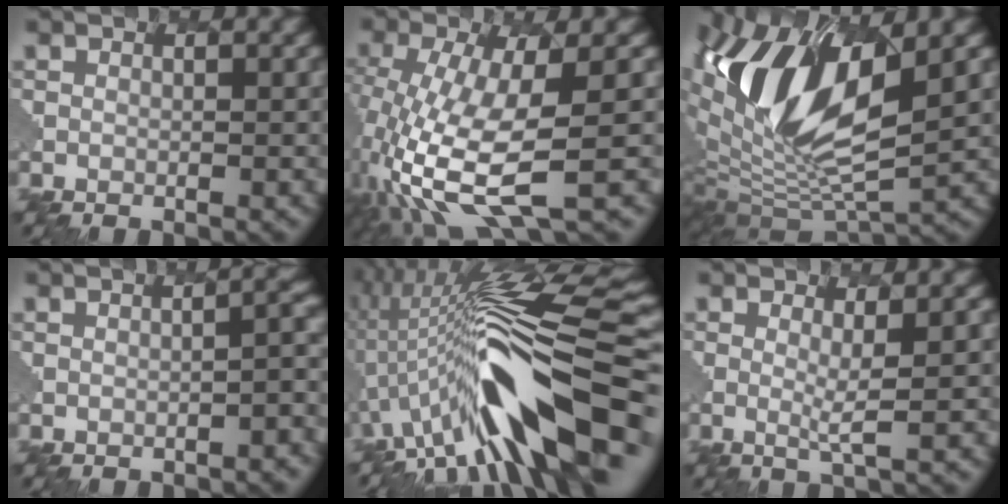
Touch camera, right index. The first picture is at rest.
{"total": 6.9, "force": [-2.7, 1.8, 6.1], "torque": [-0.179, -0.006, -0.057]}
{"total": 10.0, "force": [4.9, 3.8, 7.9], "torque": [-0.186, 0.022, 0.055]}
{"total": 3.6, "force": [-0.5, 0.8, 3.5], "torque": [-0.010, 0.018, -0.022]}
{"total": 10.6, "force": [-2.0, 1.0, 10.4], "torque": [-0.206, 0.047, -0.071]}
{"total": 2.6, "force": [1.8, -1.8, -0.5], "torque": [-0.006, 0.015, -0.001]}